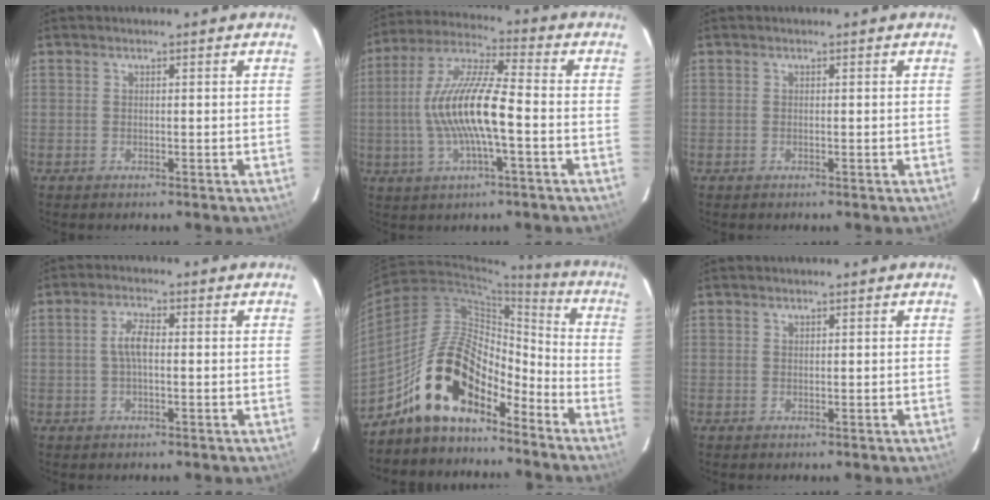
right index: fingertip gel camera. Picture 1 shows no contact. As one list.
[{"total": 14.1, "force": [-2.2, 2.5, 13.7], "torque": [-0.275, 0.006, -0.044]}, {"total": 0.0}, {"total": 3.5, "force": [-0.1, 1.2, 3.3], "torque": [-0.069, 0.008, -0.002]}, {"total": 15.5, "force": [-11.4, 6.5, 8.2], "torque": [-0.150, 0.029, -0.211]}, {"total": 0.0}]